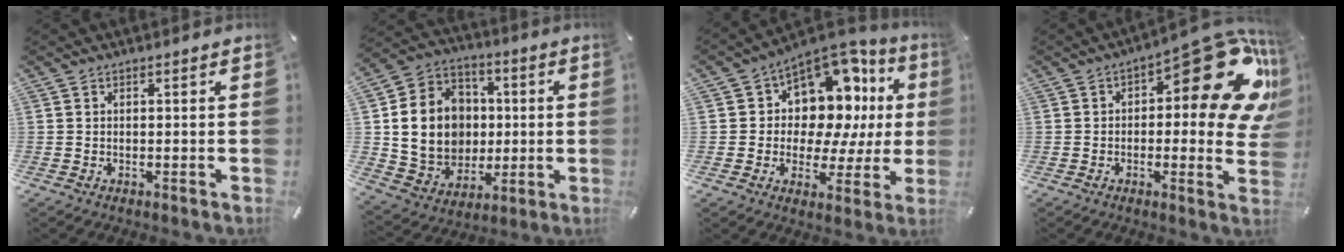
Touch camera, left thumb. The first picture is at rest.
{"total": 16.5, "force": [0.8, 14.8, 7.2], "torque": [-0.151, 0.007, 0.027]}
{"total": 12.7, "force": [5.9, 8.9, 6.9], "torque": [-0.084, -0.077, 0.102]}
{"total": 22.0, "force": [8.8, 8.9, 18.1], "torque": [-0.213, -0.071, 0.148]}